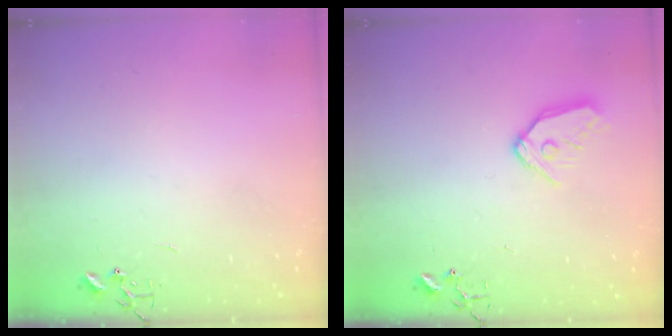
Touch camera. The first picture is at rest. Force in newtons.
{"total": 10.7, "press": 10.6, "slide": 1.1}